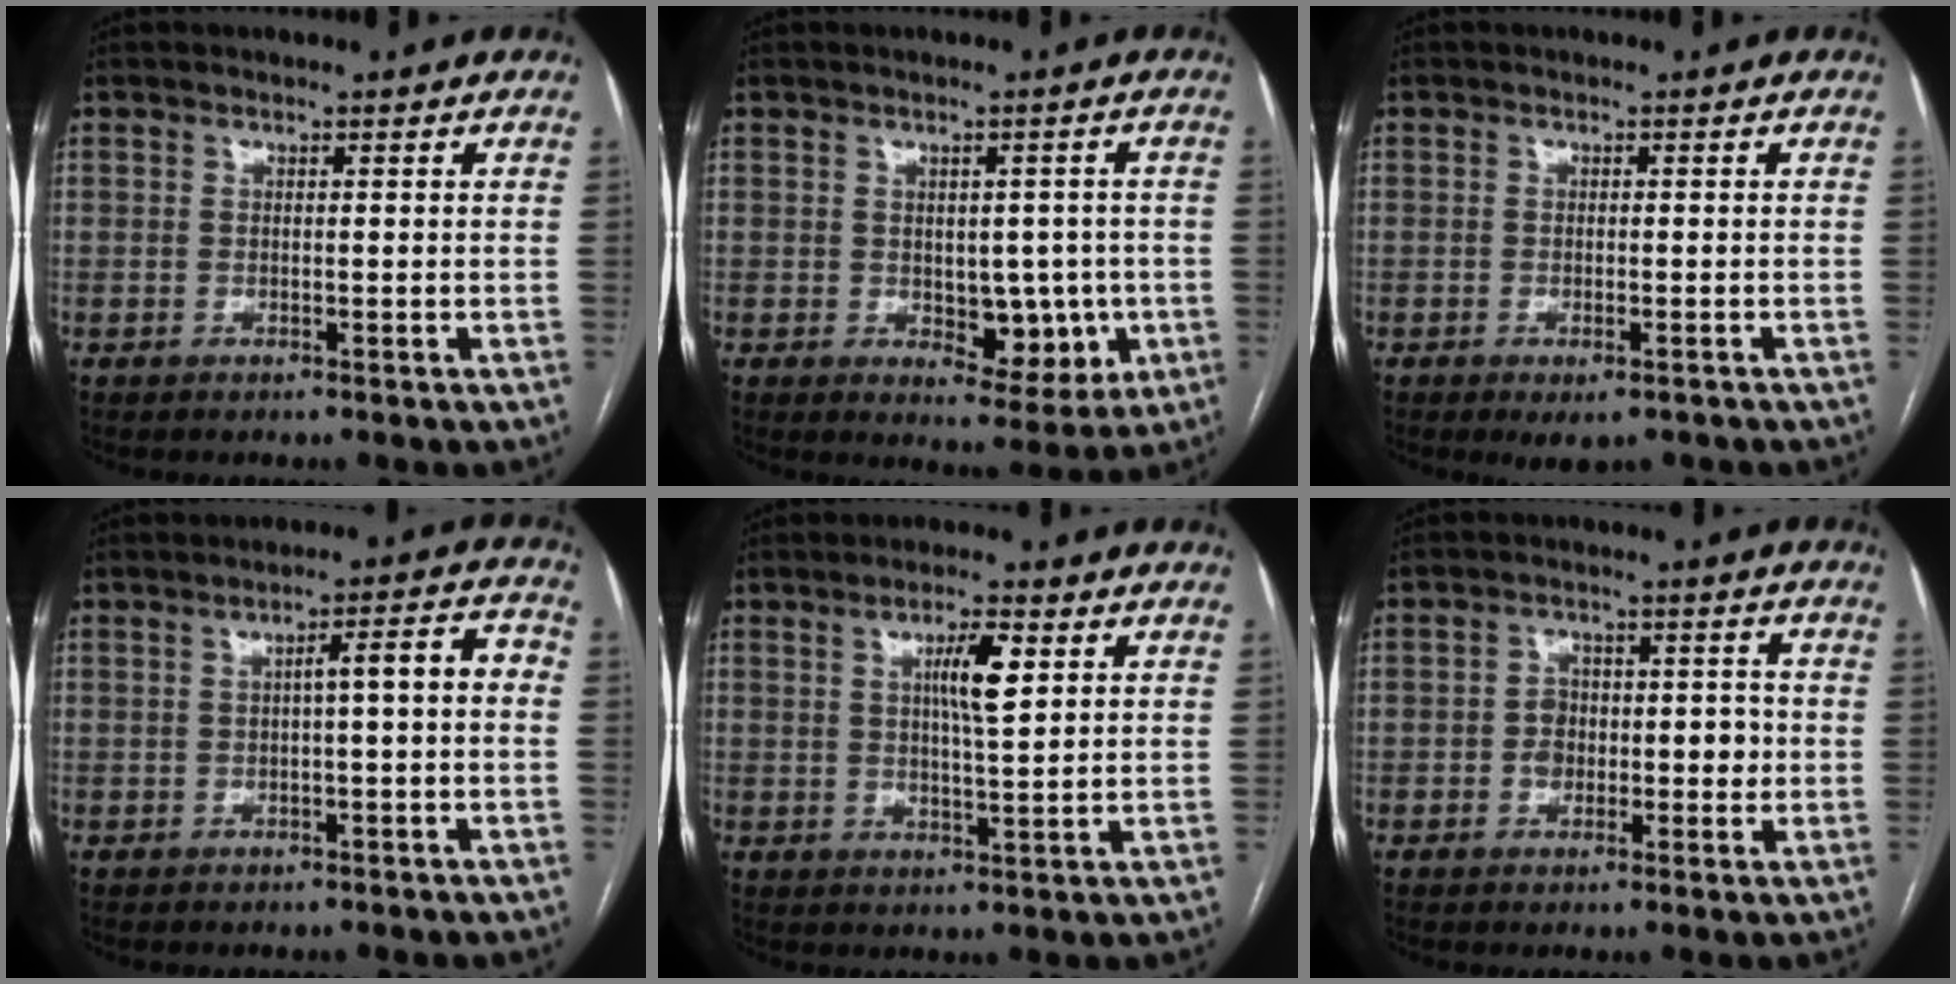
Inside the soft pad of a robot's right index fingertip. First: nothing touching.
{"total": 7.3, "force": [-1.0, 4.4, 5.7], "torque": [-0.055, 0.006, 0.002]}
{"total": 3.1, "force": [-2.0, 1.0, 2.1], "torque": [-0.026, -0.005, -0.020]}
{"total": 5.1, "force": [-0.2, 0.6, 5.1], "torque": [-0.068, 0.023, -0.004]}
{"total": 5.6, "force": [1.9, 0.4, 5.3], "torque": [-0.093, 0.002, 0.033]}
{"total": 5.2, "force": [-0.9, 3.5, 3.8], "torque": [-0.053, 0.024, -0.011]}